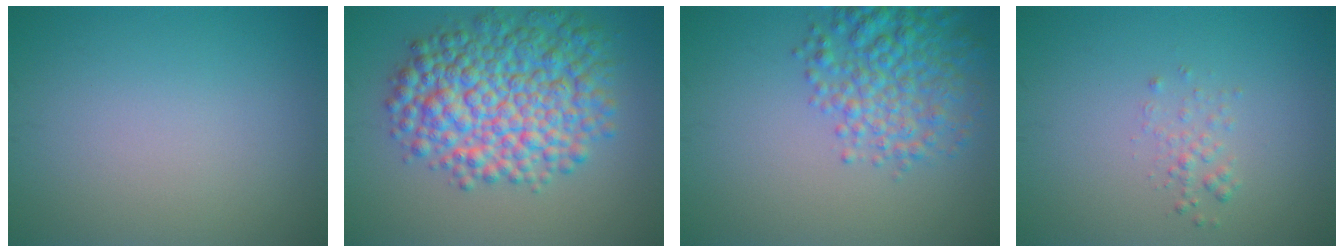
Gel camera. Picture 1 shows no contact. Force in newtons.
{"total": 9.7, "press": 9.7, "slide": 0.2}
{"total": 5.4, "press": 5.4, "slide": 0.2}
{"total": 1.1, "press": 1.1, "slide": 0.1}